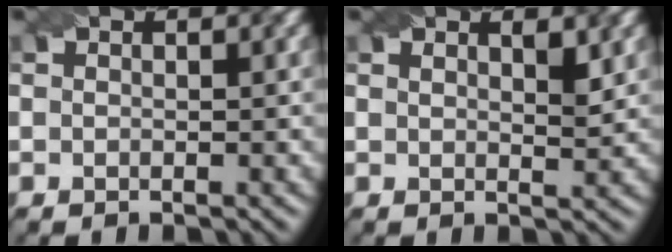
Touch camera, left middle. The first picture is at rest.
{"total": 1.7, "force": [1.2, 0.4, 1.2], "torque": [-0.015, -0.005, 0.023]}